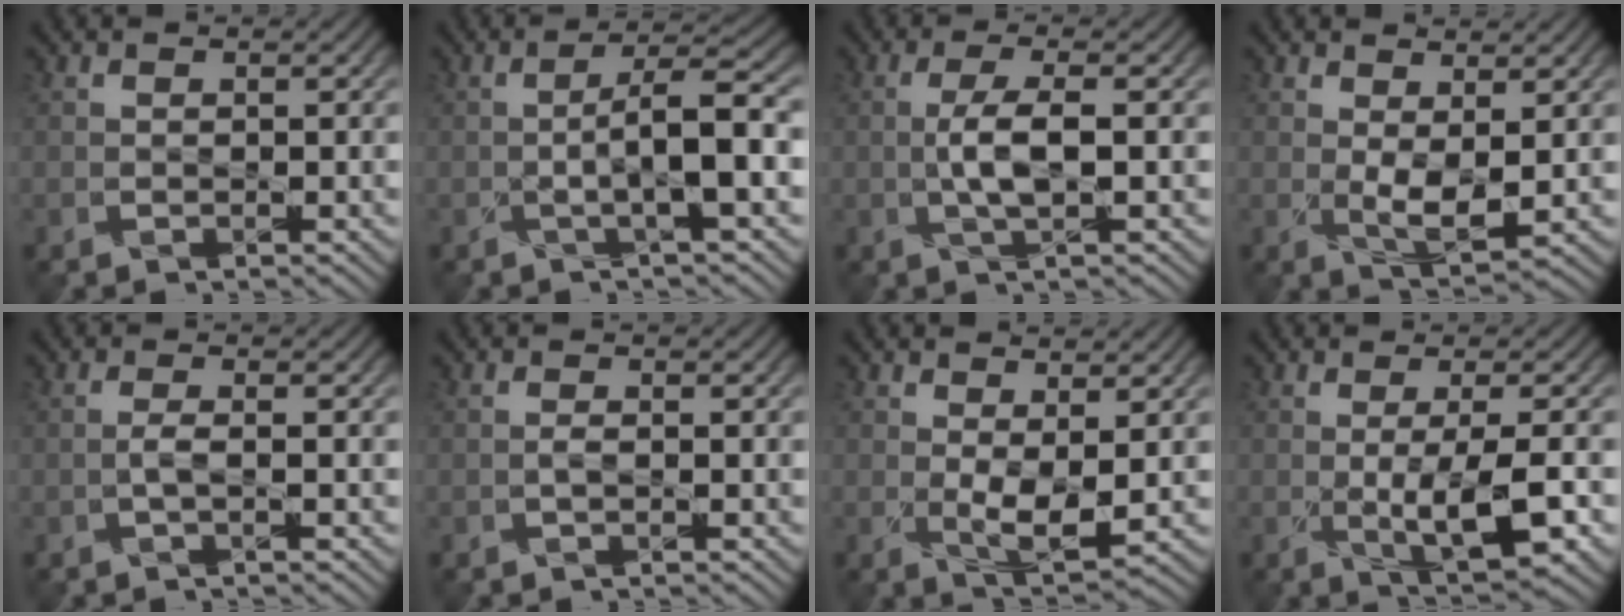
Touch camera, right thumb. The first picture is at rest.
{"total": 4.9, "force": [-1.7, 0.0, 4.6], "torque": [-0.072, 0.017, -0.030]}
{"total": 3.0, "force": [-0.4, 0.0, 3.0], "torque": [-0.071, 0.007, -0.006]}
{"total": 3.7, "force": [0.9, 1.7, 3.2], "torque": [-0.076, -0.006, 0.023]}
{"total": 1.1, "force": [-0.6, -0.6, 0.7], "torque": [-0.022, 0.004, -0.011]}
{"total": 0.7, "force": [-0.5, -0.4, 0.3], "torque": [-0.010, 0.002, -0.006]}
{"total": 4.2, "force": [0.7, 2.0, 3.6], "torque": [-0.084, -0.007, 0.021]}
{"total": 5.4, "force": [-1.4, 1.1, 5.1], "torque": [-0.098, -0.013, -0.013]}